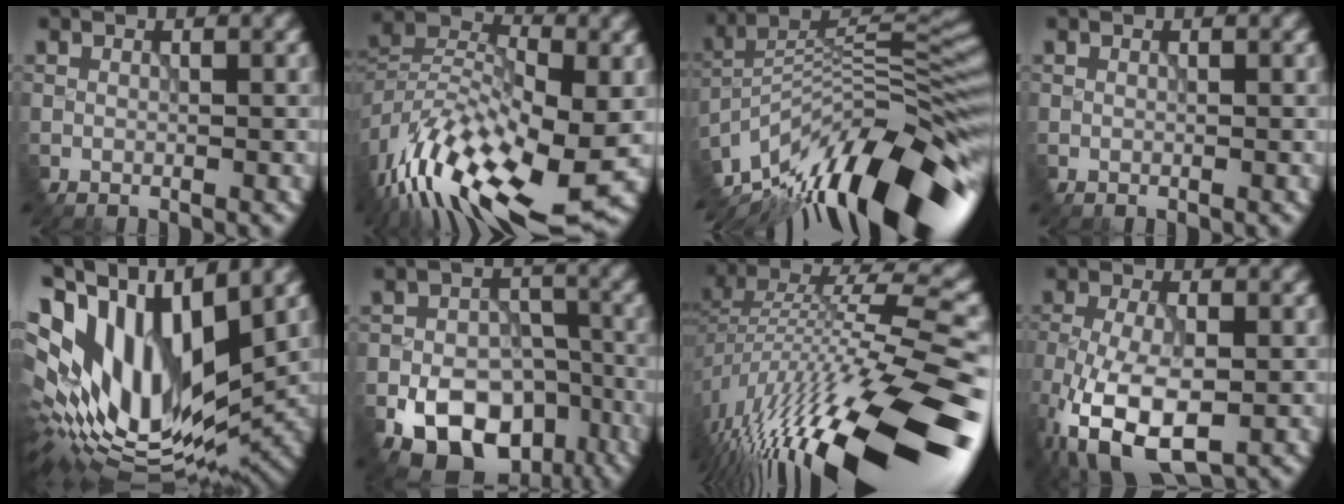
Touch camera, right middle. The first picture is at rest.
{"total": 13.3, "force": [-5.6, 6.0, 10.4], "torque": [-0.209, 0.003, -0.099]}
{"total": 15.2, "force": [-9.5, 4.9, 10.7], "torque": [-0.201, 0.021, -0.162]}
{"total": 0.0}
{"total": 16.3, "force": [2.7, 8.0, 14.0], "torque": [-0.282, 0.018, 0.056]}
{"total": 10.5, "force": [-5.7, 7.1, 5.2], "torque": [-0.085, -0.003, -0.079]}
{"total": 16.0, "force": [-7.4, 4.4, 13.5], "torque": [-0.250, 0.029, -0.131]}
{"total": 9.0, "force": [-4.1, 4.0, 6.9], "torque": [-0.159, -0.015, -0.070]}